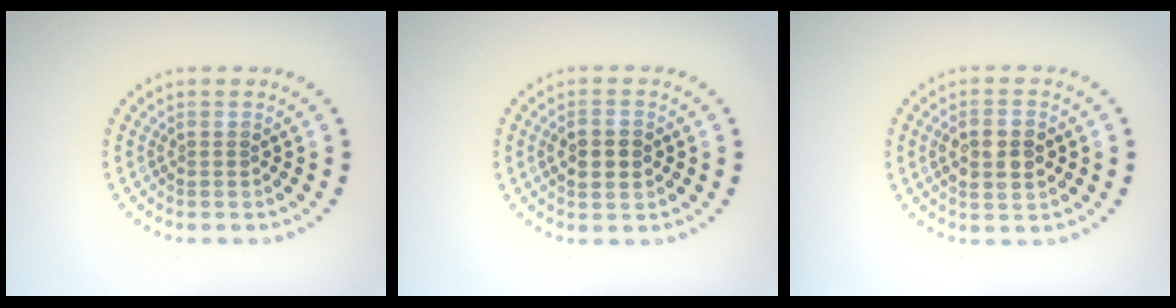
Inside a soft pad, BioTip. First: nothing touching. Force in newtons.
{"total": 2.5, "press": 2.5, "slide": 0.1}
{"total": 3.4, "press": 3.3, "slide": 0.6}